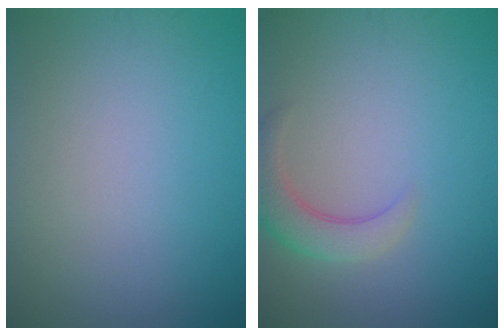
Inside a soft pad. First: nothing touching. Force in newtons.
{"total": 3.4, "press": 3.4, "slide": 0.4}